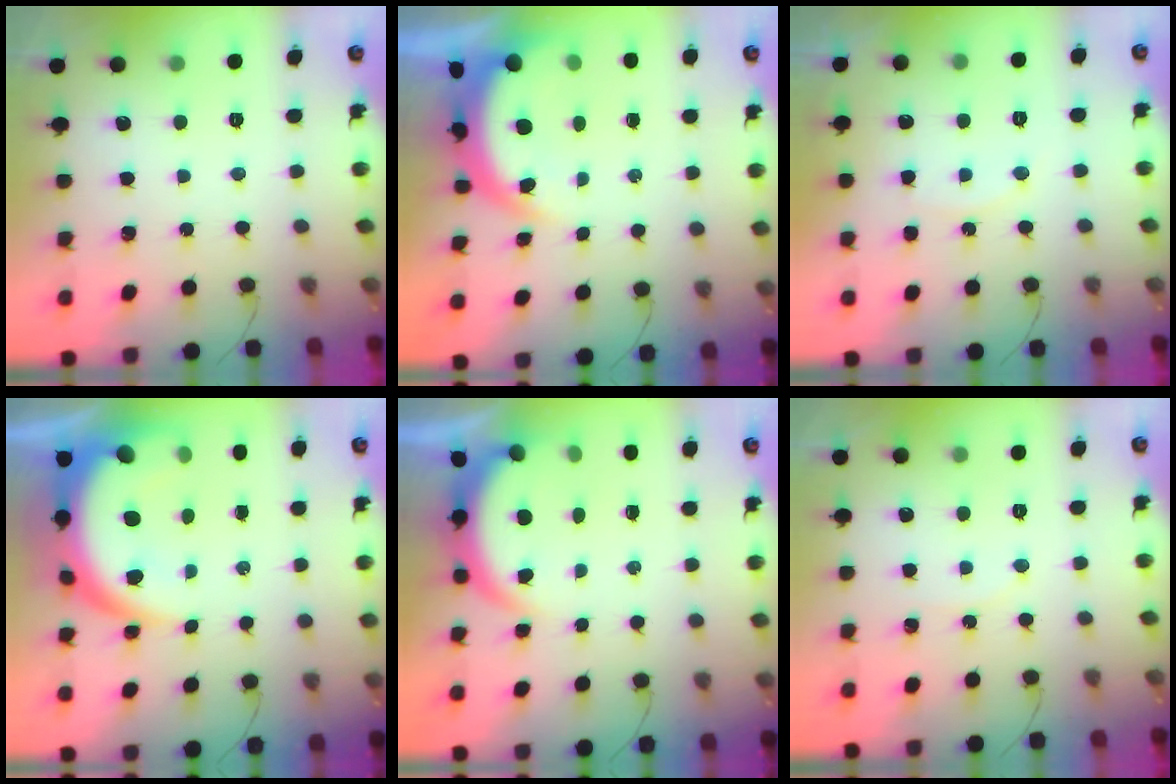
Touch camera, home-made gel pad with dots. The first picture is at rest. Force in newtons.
{"total": 6.6, "press": 6.6, "slide": 0.6}
{"total": 6.2, "press": 6.2, "slide": 0.3}
{"total": 11.9, "press": 11.9, "slide": 1.2}
{"total": 4.9, "press": 4.9, "slide": 0.4}
{"total": 4.2, "press": 4.1, "slide": 0.5}